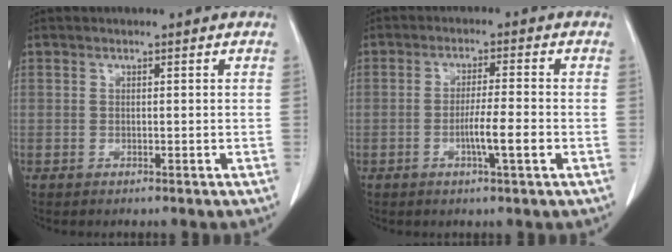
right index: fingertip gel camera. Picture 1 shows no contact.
{"total": 5.1, "force": [-1.6, -0.3, 4.8], "torque": [-0.081, -0.005, -0.027]}